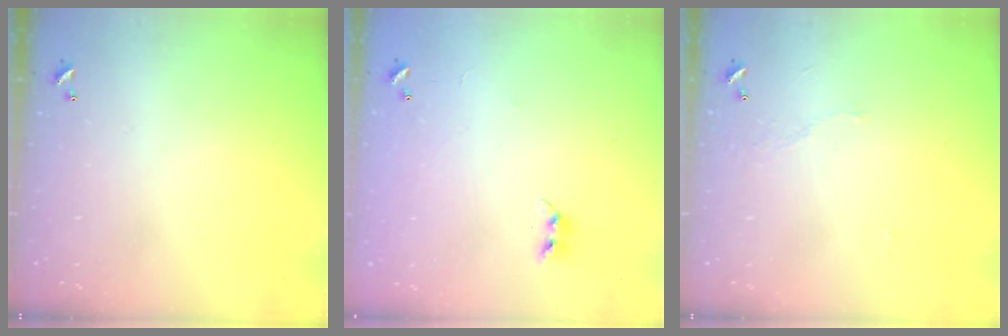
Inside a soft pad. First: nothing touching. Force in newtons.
{"total": 7.8, "press": 7.8, "slide": 0.4}
{"total": 2.9, "press": 2.8, "slide": 0.6}